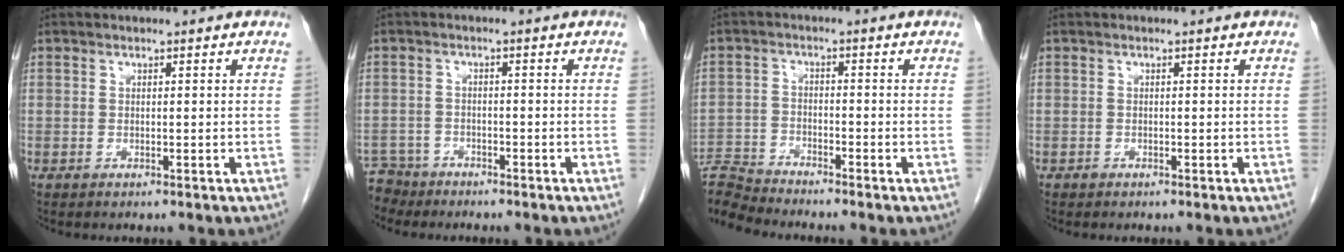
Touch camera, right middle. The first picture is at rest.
{"total": 4.1, "force": [-3.7, 1.5, -0.8], "torque": [0.016, -0.004, -0.071]}
{"total": 6.4, "force": [-6.3, -1.2, -0.2], "torque": [-0.003, -0.001, -0.122]}
{"total": 0.0}